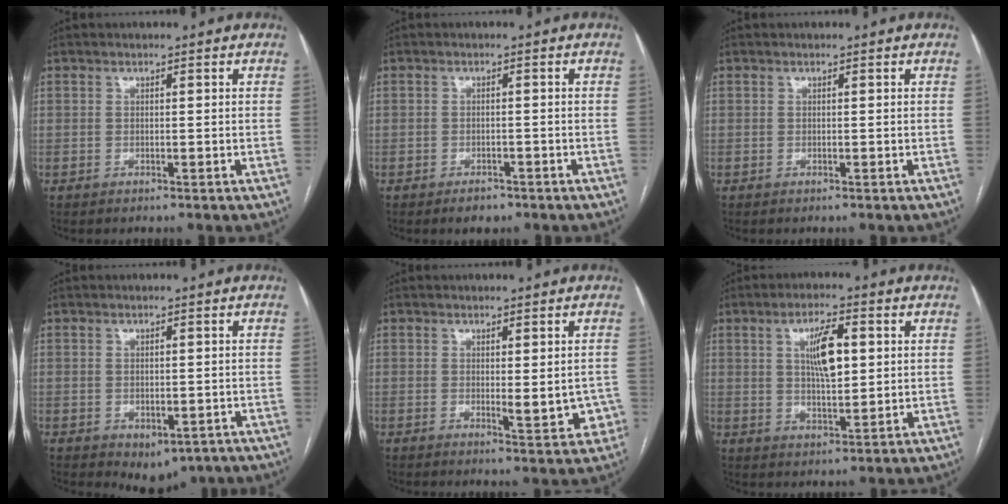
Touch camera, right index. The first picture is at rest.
{"total": 2.3, "force": [-1.7, 1.3, 0.9], "torque": [-0.014, 0.002, -0.017]}
{"total": 0.0}
{"total": 4.7, "force": [-2.7, 2.9, 2.6], "torque": [-0.022, -0.001, -0.025]}
{"total": 4.8, "force": [-0.7, 1.7, 4.4], "torque": [-0.046, -0.007, -0.005]}
{"total": 7.2, "force": [1.7, 1.9, 6.7], "torque": [-0.117, 0.004, 0.033]}